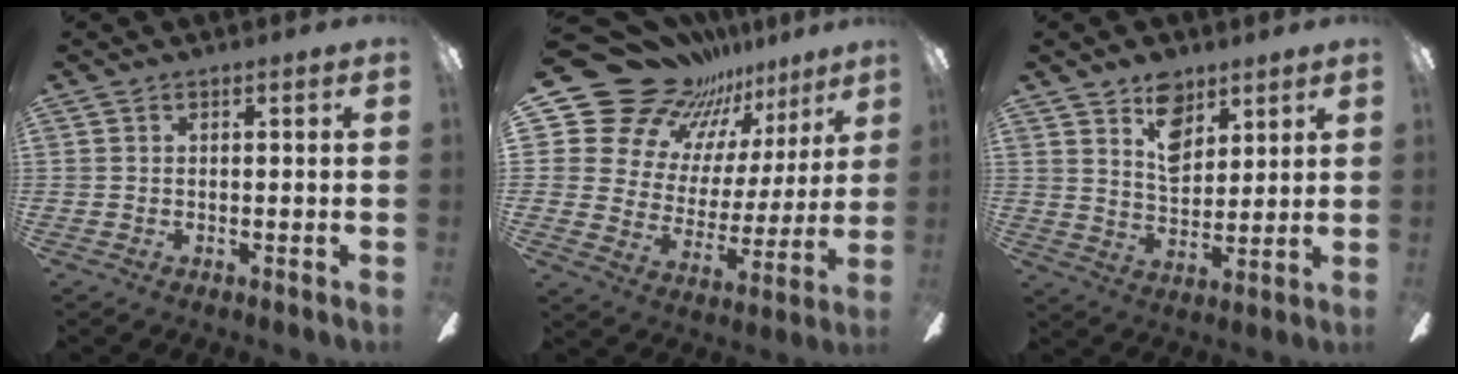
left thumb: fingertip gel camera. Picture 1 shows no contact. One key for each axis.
{"total": 20.2, "fx": 15.7, "fy": 11.9, "fz": 4.2, "tx": -0.088, "ty": -0.125, "tz": 0.307}
{"total": 9.9, "fx": 6.4, "fy": 6.0, "fz": 4.7, "tx": -0.063, "ty": -0.024, "tz": 0.114}